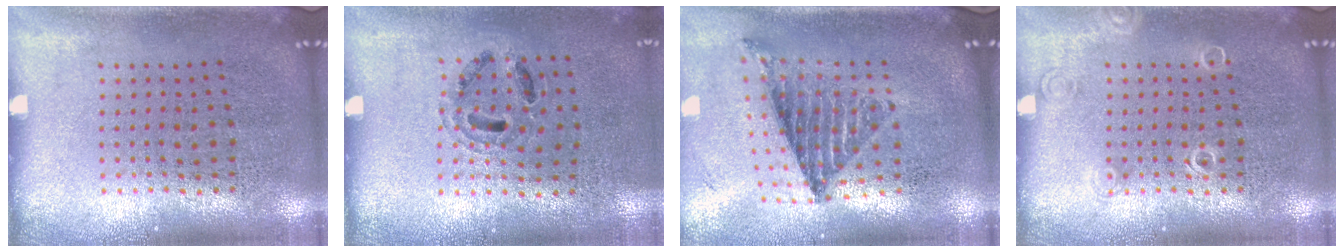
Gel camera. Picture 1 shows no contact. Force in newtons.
{"total": 0.8, "press": 0.8, "slide": 0.2}
{"total": 1.0, "press": 0.9, "slide": 0.4}
{"total": 1.0, "press": 1.0, "slide": 0.2}